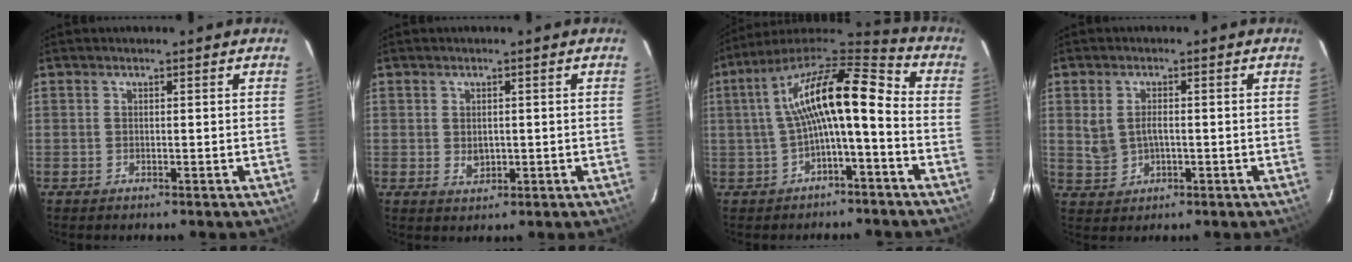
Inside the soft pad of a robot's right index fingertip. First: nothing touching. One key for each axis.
{"total": 3.2, "fx": -0.3, "fy": 2.5, "fz": 1.8, "tx": -0.030, "ty": -0.001, "tz": 0.000}
{"total": 15.0, "fx": -1.2, "fy": 4.0, "fz": 14.5, "tx": -0.270, "ty": 0.030, "tz": -0.025}
{"total": 4.1, "fx": 0.0, "fy": 2.8, "fz": 3.0, "tx": -0.060, "ty": 0.002, "tz": 0.008}